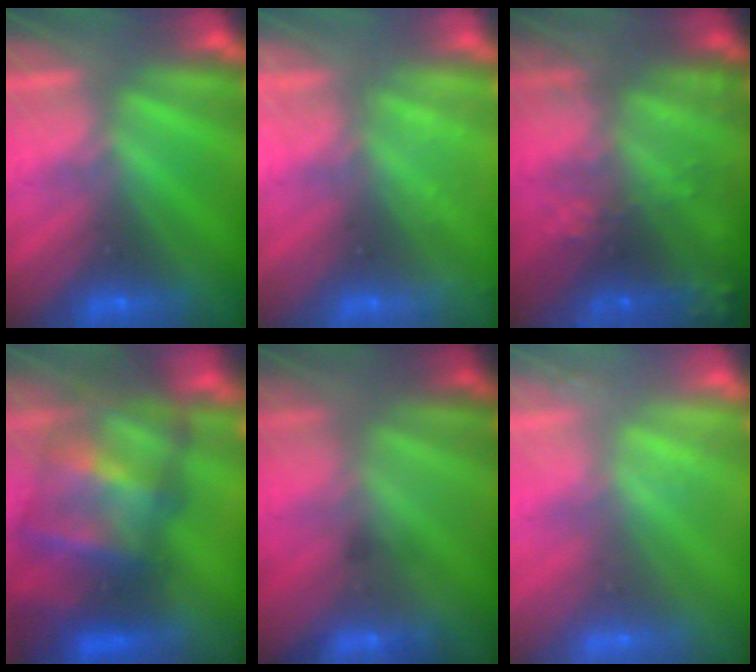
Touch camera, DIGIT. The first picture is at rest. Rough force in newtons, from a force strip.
{"total": 2.3}
{"total": 6.5}
{"total": 7.2}
{"total": 2.2}
{"total": 2.0}